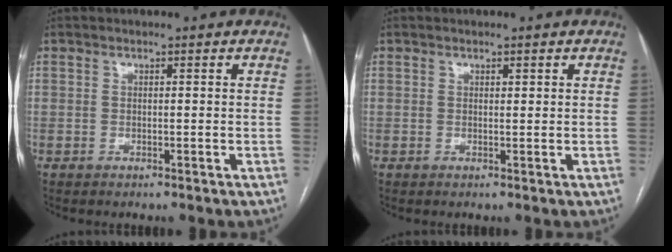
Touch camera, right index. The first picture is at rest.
{"total": 0.5, "force": [0.3, 0.2, 0.4], "torque": [-0.006, -0.002, 0.004]}